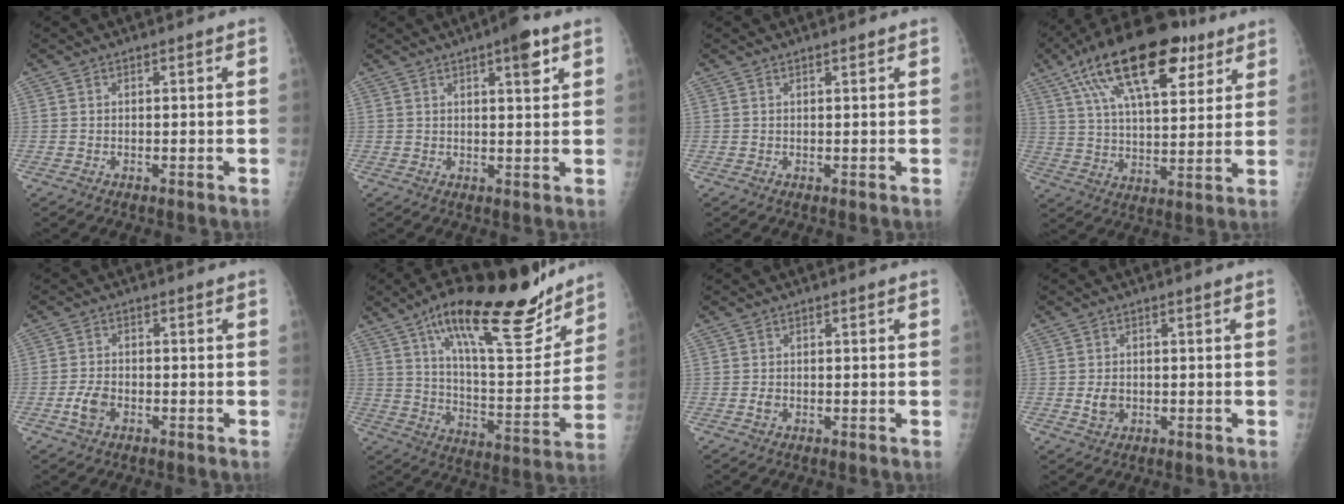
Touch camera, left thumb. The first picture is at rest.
{"total": 5.4, "force": [2.9, 1.4, 4.3], "torque": [-0.051, -0.010, 0.036]}
{"total": 0.7, "force": [0.5, 0.2, 0.4], "torque": [-0.007, -0.002, 0.007]}
{"total": 22.8, "force": [11.9, 10.0, 16.7], "torque": [-0.266, -0.009, 0.198]}
{"total": 4.1, "force": [-1.7, 2.6, 2.7], "torque": [-0.053, 0.010, -0.034]}
{"total": 25.8, "force": [17.2, 7.9, 17.6], "torque": [-0.230, -0.068, 0.275]}
{"total": 1.3, "force": [-0.4, 1.0, 0.8], "torque": [-0.011, 0.001, -0.007]}
{"total": 3.0, "force": [-0.5, 2.4, 1.9], "torque": [-0.026, 0.001, -0.005]}